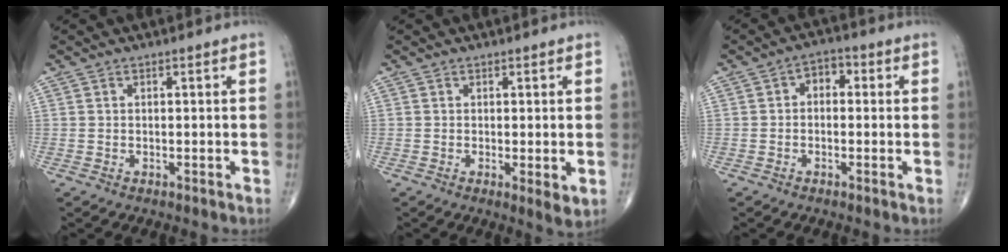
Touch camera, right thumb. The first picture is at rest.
{"total": 2.9, "force": [-0.3, 0.8, 2.8], "torque": [-0.043, -0.012, -0.005]}
{"total": 3.7, "force": [0.3, 2.6, 2.6], "torque": [-0.012, 0.016, -0.009]}